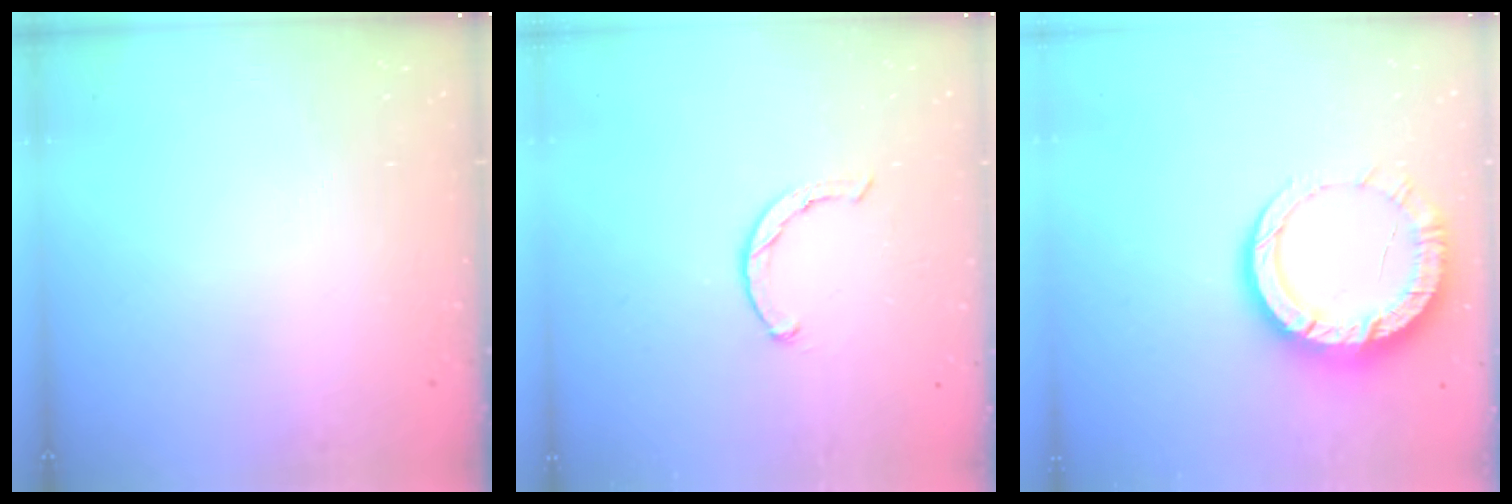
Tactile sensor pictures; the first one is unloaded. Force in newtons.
{"total": 2.3, "press": 2.2, "slide": 0.5}
{"total": 14.4, "press": 14.3, "slide": 1.4}